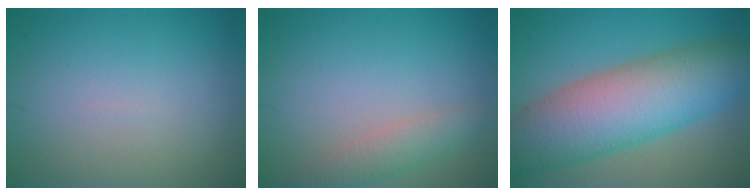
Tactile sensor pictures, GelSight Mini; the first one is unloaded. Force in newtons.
{"total": 2.3, "press": 2.3, "slide": 0.1}
{"total": 11.5, "press": 11.5, "slide": 0.1}